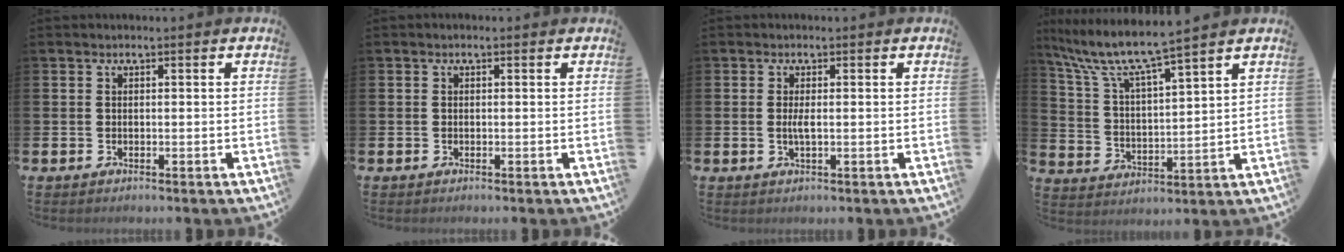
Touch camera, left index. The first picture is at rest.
{"total": 0.0}
{"total": 1.5, "force": [-0.1, 0.3, 1.5], "torque": [-0.024, -0.003, -0.004]}
{"total": 7.4, "force": [6.7, 0.4, 3.3], "torque": [-0.096, -0.044, 0.110]}